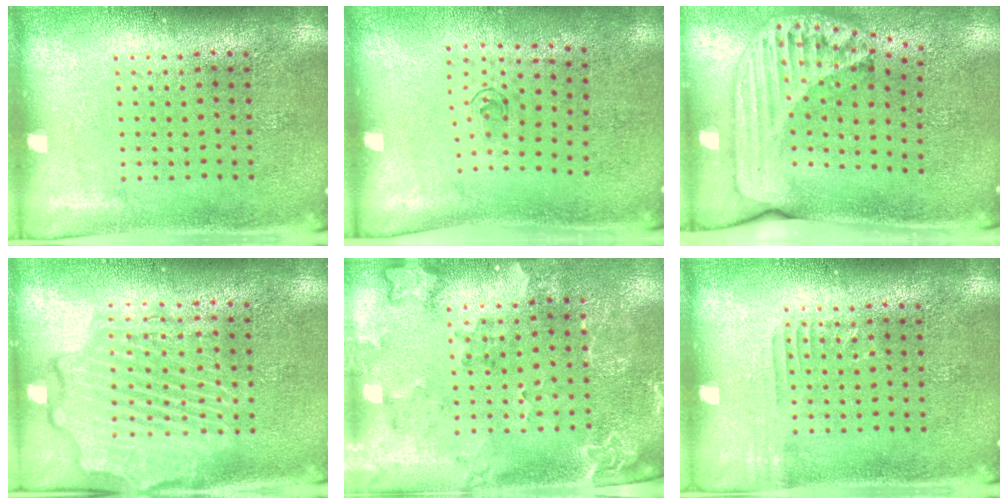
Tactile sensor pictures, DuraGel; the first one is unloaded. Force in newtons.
{"total": 0.6, "press": 0.3, "slide": 0.6}
{"total": 2.5, "press": 1.8, "slide": 1.7}
{"total": 4.5, "press": 4.5, "slide": 0.6}
{"total": 2.0, "press": 1.9, "slide": 0.7}
{"total": 0.9, "press": 0.9, "slide": 0.2}